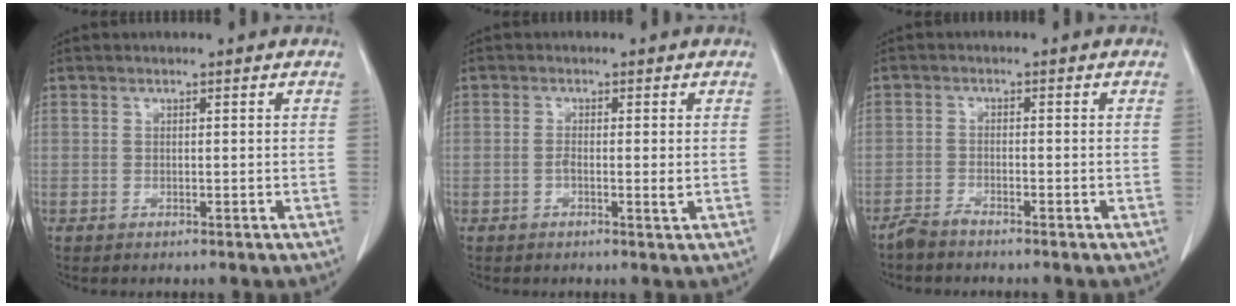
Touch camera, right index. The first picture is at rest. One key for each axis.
{"total": 2.2, "fx": -0.3, "fy": 0.4, "fz": 2.1, "tx": -0.035, "ty": 0.000, "tz": -0.007}
{"total": 2.3, "fx": -2.1, "fy": 0.1, "fz": 0.9, "tx": -0.020, "ty": -0.004, "tz": -0.043}